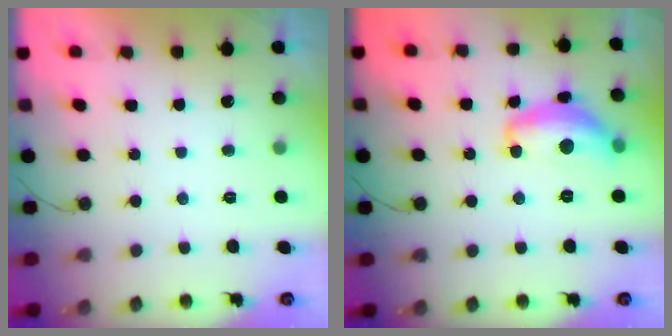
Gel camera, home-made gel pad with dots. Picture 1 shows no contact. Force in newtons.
{"total": 14.3, "press": 14.2, "slide": 1.1}